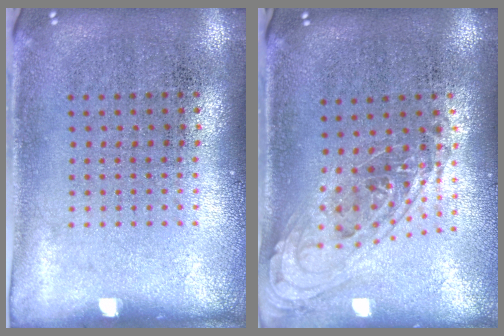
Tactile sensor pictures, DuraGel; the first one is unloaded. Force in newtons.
{"total": 1.1, "press": 1.0, "slide": 0.4}